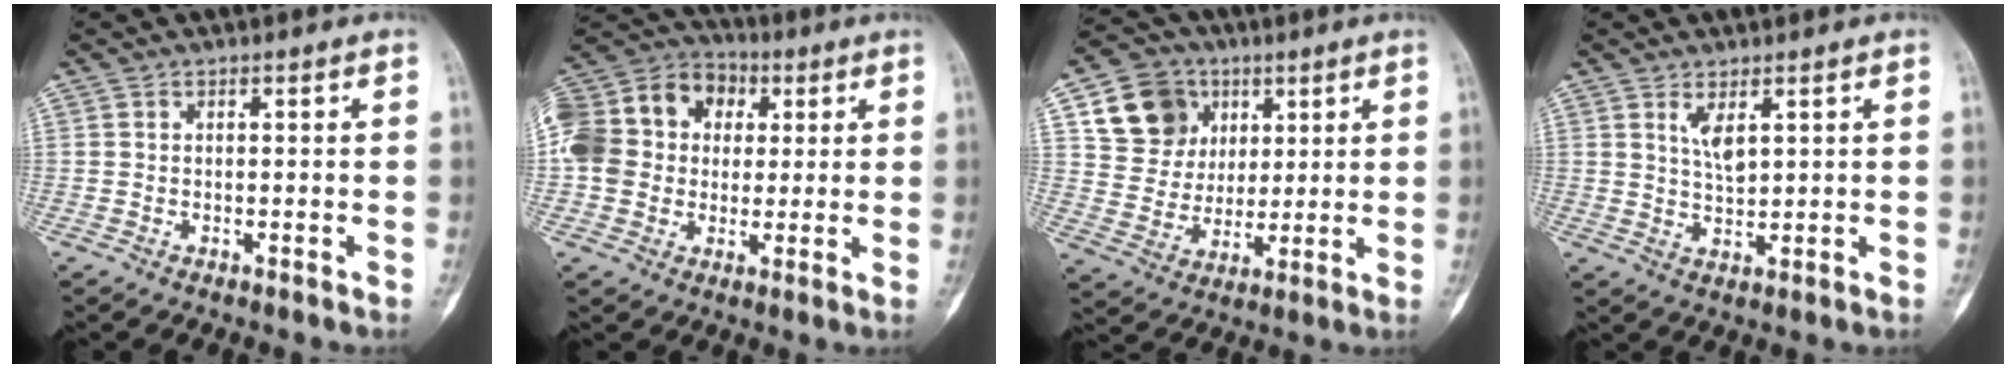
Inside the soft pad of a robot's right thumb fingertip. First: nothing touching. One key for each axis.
{"total": 20.6, "fx": 2.9, "fy": 16.9, "fz": 11.4, "tx": -0.229, "ty": 0.049, "tz": 0.051}
{"total": 13.2, "fx": 5.4, "fy": 11.1, "fz": 4.7, "tx": -0.045, "ty": -0.010, "tz": 0.103}
{"total": 3.7, "fx": 1.8, "fy": 1.2, "fz": 3.0, "tx": -0.053, "ty": -0.016, "tz": 0.040}